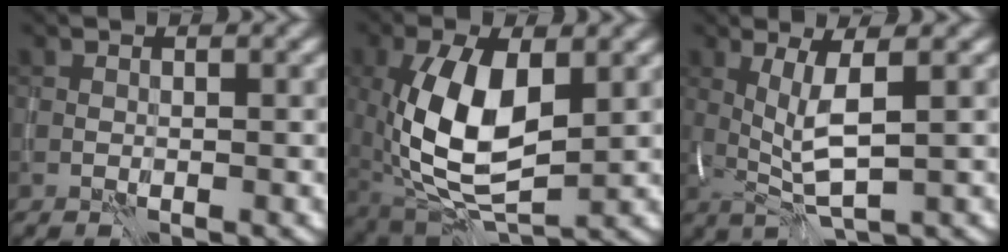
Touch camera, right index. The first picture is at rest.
{"total": 10.1, "force": [0.3, 5.1, 8.7], "torque": [-0.184, -0.003, 0.008]}
{"total": 4.6, "force": [0.5, 1.0, 4.5], "torque": [-0.095, -0.008, 0.016]}